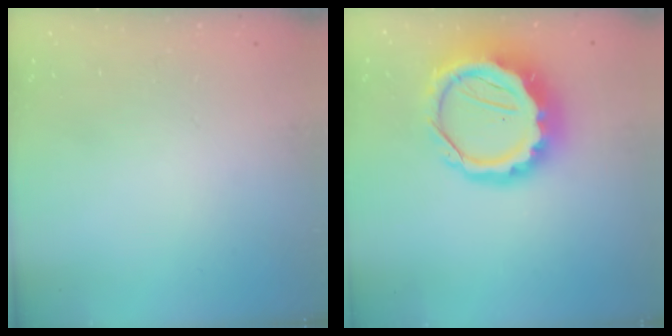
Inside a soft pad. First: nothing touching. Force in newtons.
{"total": 13.2, "press": 12.9, "slide": 2.9}